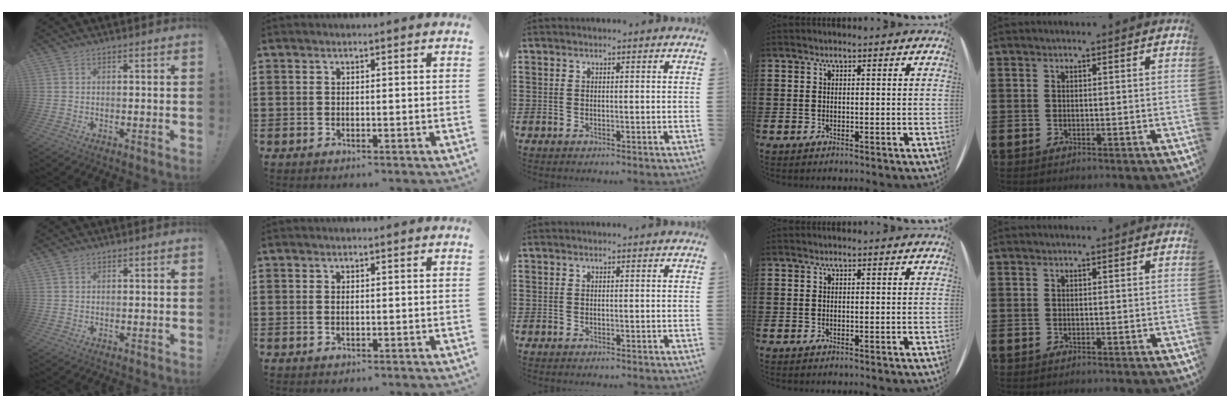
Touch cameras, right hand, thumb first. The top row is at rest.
{"thumb": {"total": 1.3, "force": [1.0, 0.8, 0.2], "torque": [0.002, -0.002, 0.019]}, "index": {"total": 1.0, "force": [0.0, 0.4, 0.9], "torque": [-0.020, 0.001, 0.000]}}